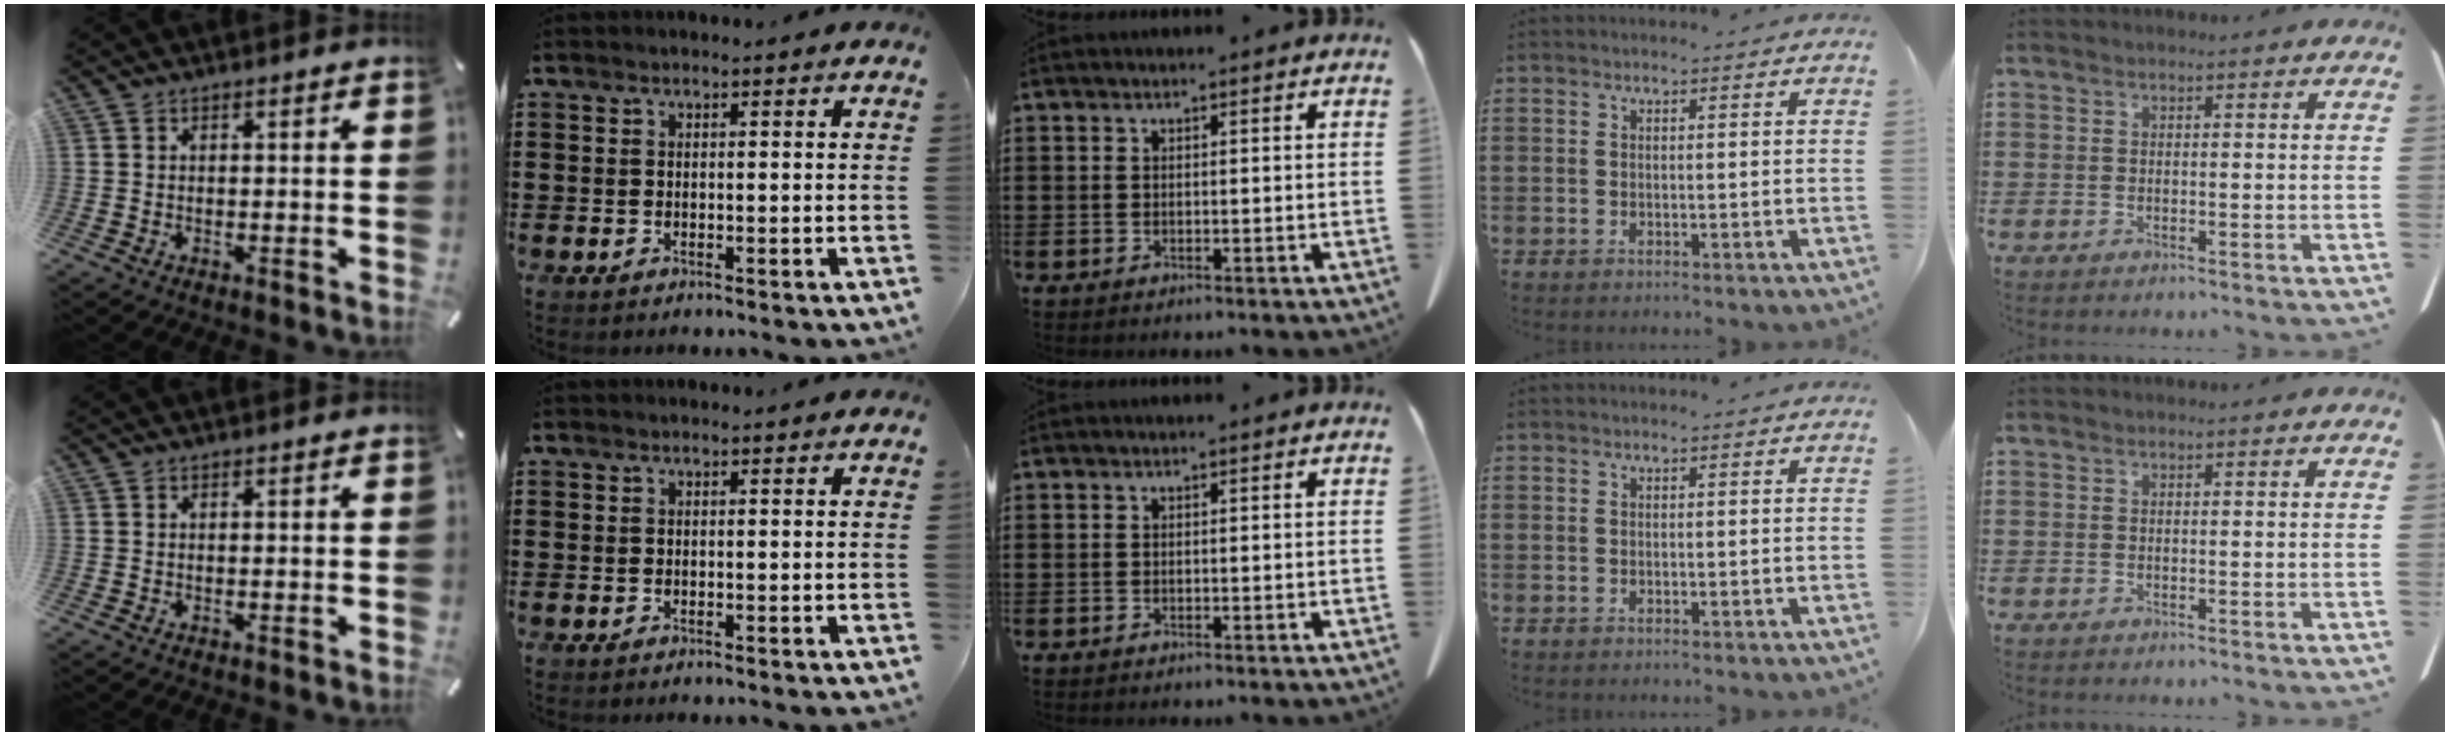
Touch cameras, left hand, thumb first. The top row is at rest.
{}